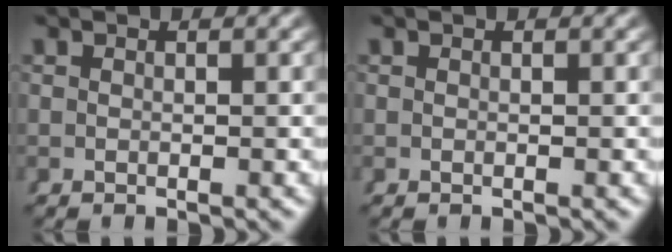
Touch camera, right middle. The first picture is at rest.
{"total": 0.0}